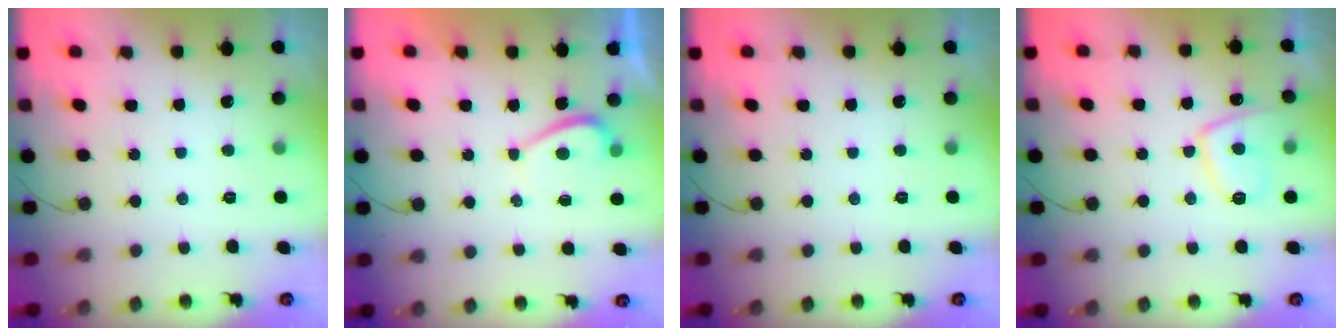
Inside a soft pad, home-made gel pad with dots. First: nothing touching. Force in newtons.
{"total": 2.0, "press": 1.9, "slide": 0.6}
{"total": 0.0}
{"total": 8.8, "press": 8.7, "slide": 1.1}